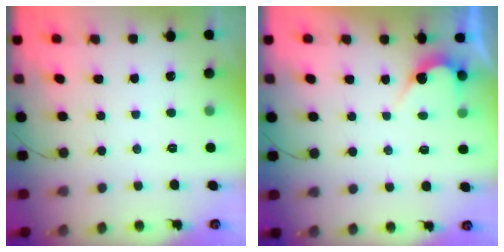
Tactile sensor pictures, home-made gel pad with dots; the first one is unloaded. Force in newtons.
{"total": 4.1, "press": 4.1, "slide": 0.3}